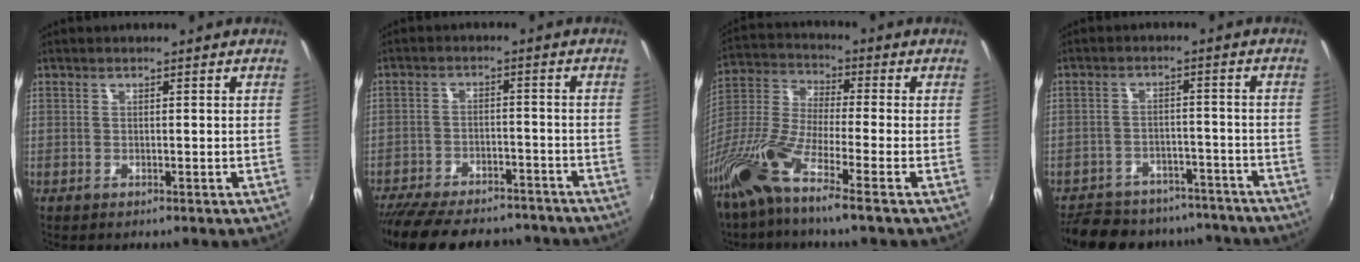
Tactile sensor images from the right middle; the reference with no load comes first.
{"total": 18.5, "force": [-15.3, 6.9, 7.7], "torque": [-0.172, -0.008, -0.215]}
{"total": 12.6, "force": [-8.0, 0.5, 9.7], "torque": [-0.206, -0.022, -0.166]}
{"total": 19.8, "force": [-16.7, 8.2, 6.8], "torque": [-0.154, 0.020, -0.216]}